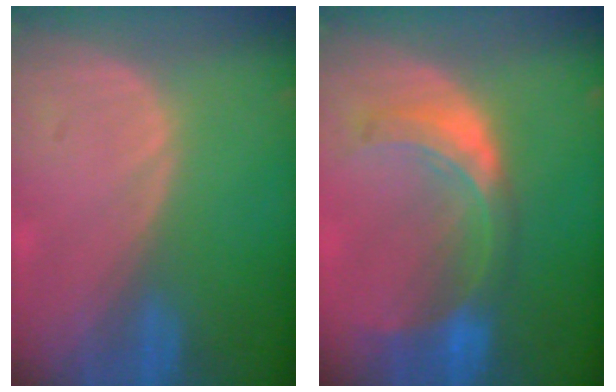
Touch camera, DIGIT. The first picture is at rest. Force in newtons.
{"total": 8.2, "press": 7.3, "slide": 3.8}